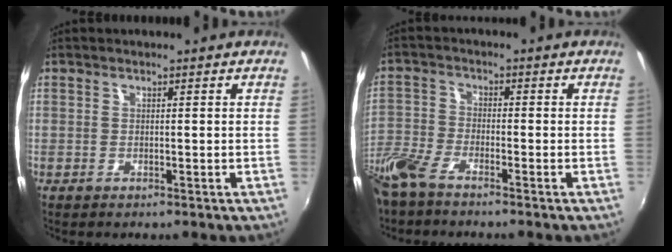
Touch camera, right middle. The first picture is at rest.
{"total": 7.4, "force": [-6.1, 1.6, 3.9], "torque": [-0.099, -0.012, -0.130]}